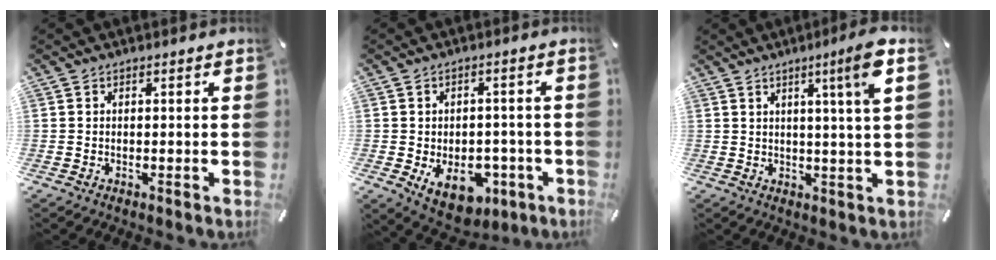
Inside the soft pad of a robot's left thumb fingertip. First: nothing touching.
{"total": 10.3, "force": [-3.8, 7.1, 6.4], "torque": [-0.100, 0.013, -0.060]}
{"total": 8.4, "force": [3.8, -0.6, 7.5], "torque": [-0.118, -0.011, 0.051]}